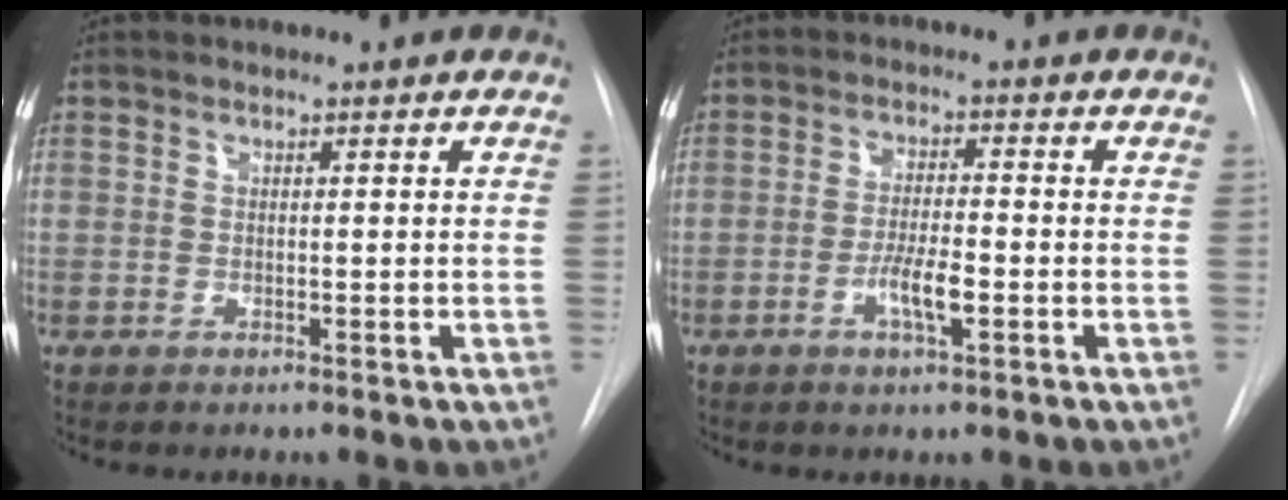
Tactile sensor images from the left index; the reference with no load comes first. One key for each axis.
{"total": 4.9, "fx": -2.6, "fy": 0.8, "fz": 4.1, "tx": -0.078, "ty": -0.007, "tz": -0.045}